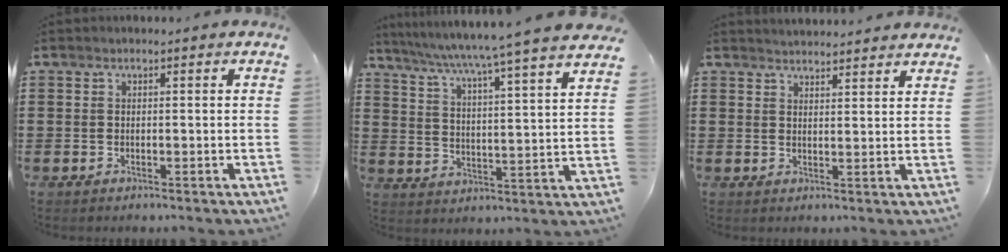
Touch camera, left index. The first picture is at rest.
{"total": 5.3, "force": [4.6, -1.6, 2.2], "torque": [-0.063, -0.050, 0.067]}
{"total": 2.4, "force": [2.4, -0.2, -0.2], "torque": [-0.003, -0.007, 0.046]}